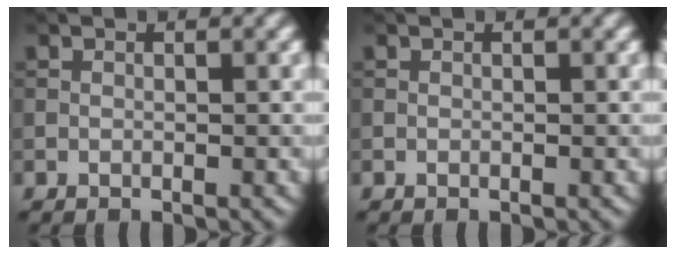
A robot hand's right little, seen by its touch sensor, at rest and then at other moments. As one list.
[{"total": 0.0}]